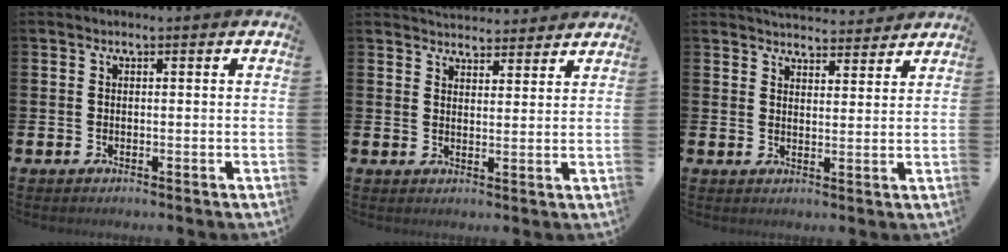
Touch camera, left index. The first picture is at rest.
{"total": 4.2, "force": [4.1, 0.9, -0.1], "torque": [0.006, -0.026, 0.073]}
{"total": 4.6, "force": [4.5, 1.0, 0.1], "torque": [0.001, -0.026, 0.080]}